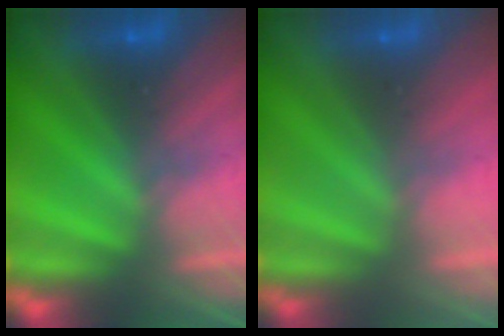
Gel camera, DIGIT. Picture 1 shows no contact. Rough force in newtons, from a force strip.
{"total": 2.9}